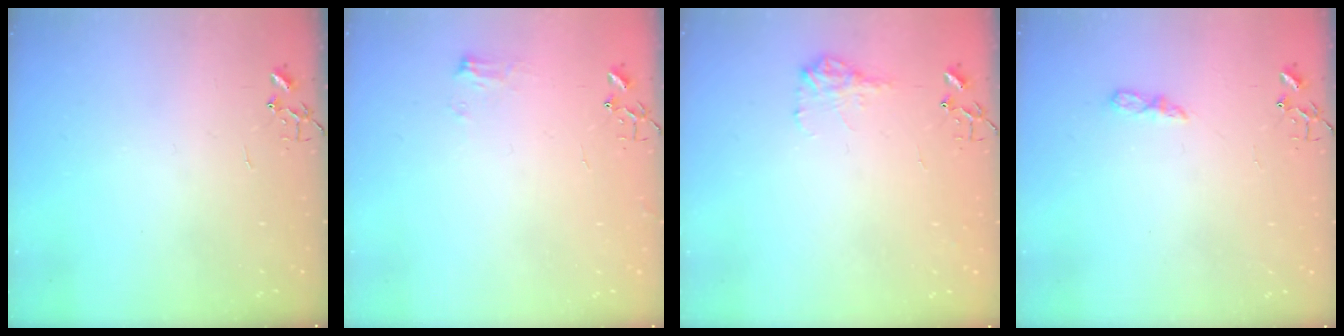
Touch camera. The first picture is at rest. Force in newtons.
{"total": 6.8, "press": 6.8, "slide": 0.8}
{"total": 9.3, "press": 9.3, "slide": 0.3}
{"total": 4.6, "press": 4.6, "slide": 0.6}